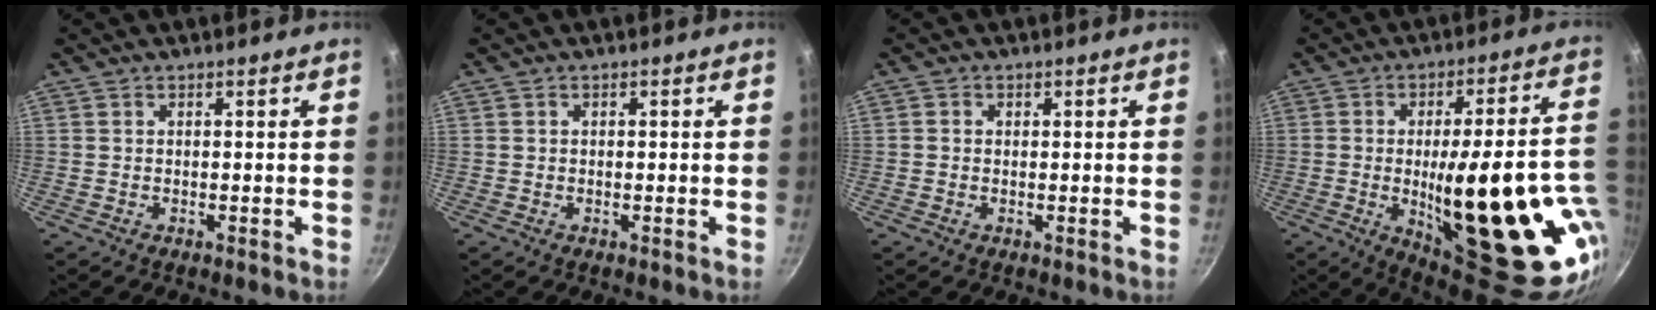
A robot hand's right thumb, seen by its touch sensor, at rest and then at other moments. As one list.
[{"total": 0.6, "force": [0.2, 0.4, 0.3], "torque": [-0.004, 0.003, 0.003]}, {"total": 1.0, "force": [0.1, 0.9, 0.3], "torque": [-0.004, 0.003, 0.000]}, {"total": 31.0, "force": [-4.7, 10.2, 28.9], "torque": [-0.362, -0.005, -0.038]}]